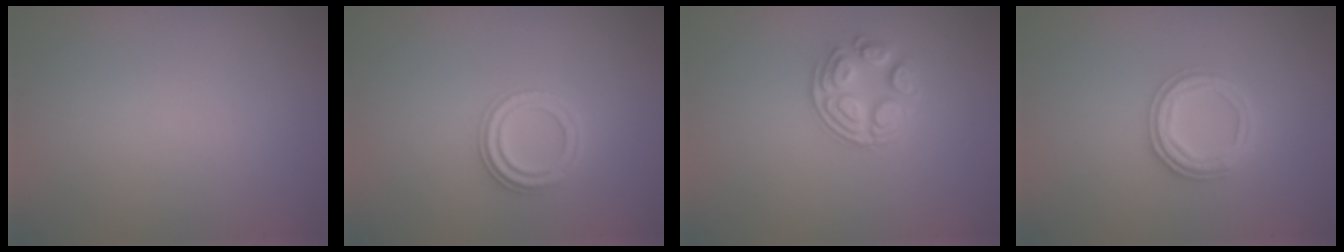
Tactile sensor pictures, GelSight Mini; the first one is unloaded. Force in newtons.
{"total": 2.3, "press": 2.3, "slide": 0.4}
{"total": 3.1, "press": 2.5, "slide": 1.8}
{"total": 2.5, "press": 2.4, "slide": 0.6}